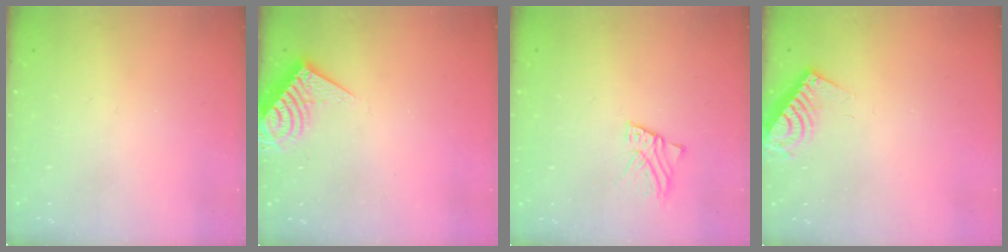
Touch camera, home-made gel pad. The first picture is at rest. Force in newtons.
{"total": 8.1, "press": 8.1, "slide": 0.7}
{"total": 2.7, "press": 2.7, "slide": 0.2}
{"total": 8.6, "press": 8.5, "slide": 0.8}